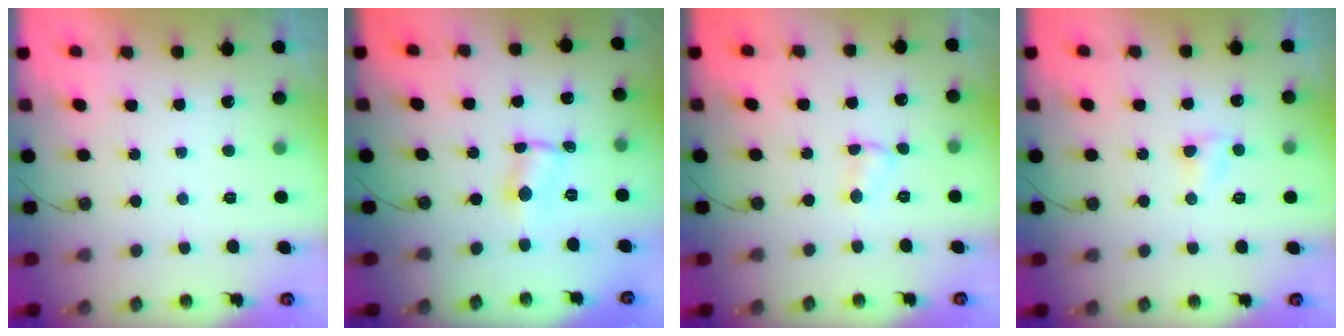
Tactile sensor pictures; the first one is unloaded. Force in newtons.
{"total": 1.0, "press": 0.6, "slide": 0.8}
{"total": 3.4, "press": 3.3, "slide": 0.3}
{"total": 3.6, "press": 3.6, "slide": 0.5}